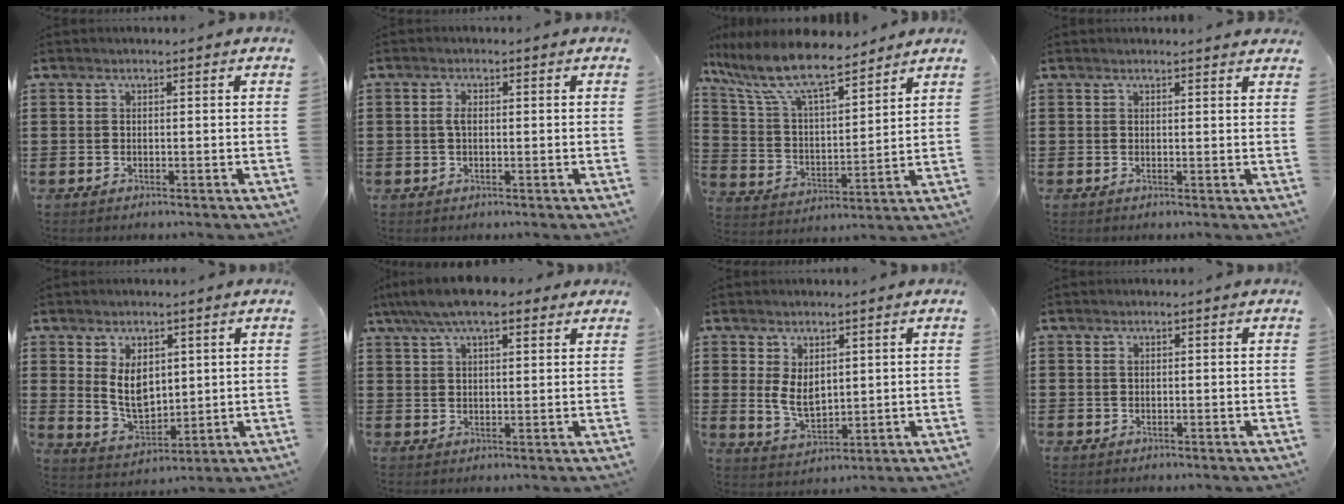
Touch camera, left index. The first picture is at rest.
{"total": 1.9, "force": [0.2, 0.8, 1.7], "torque": [-0.043, -0.001, 0.000]}
{"total": 10.8, "force": [8.7, 2.1, 6.0], "torque": [-0.151, -0.041, 0.151]}
{"total": 1.2, "force": [1.1, 0.0, 0.4], "torque": [-0.010, -0.001, 0.022]}
{"total": 6.6, "force": [2.4, 4.4, 4.3], "torque": [-0.076, -0.001, 0.044]}
{"total": 7.1, "force": [5.3, 2.0, 4.2], "torque": [-0.095, -0.002, 0.098]}
{"total": 5.0, "force": [1.4, 3.0, 3.8], "torque": [-0.078, -0.001, 0.023]}
{"total": 0.7, "force": [0.2, 0.6, 0.4], "torque": [-0.010, 0.003, 0.004]}